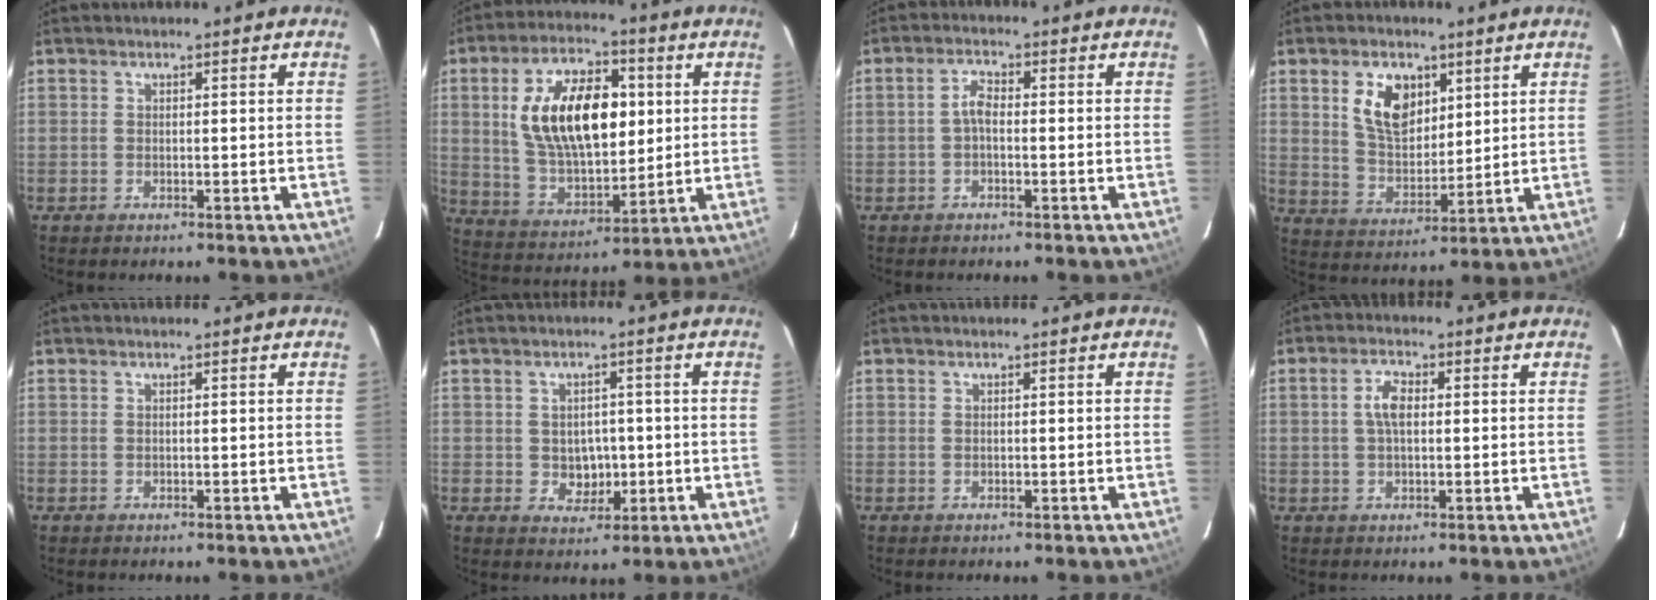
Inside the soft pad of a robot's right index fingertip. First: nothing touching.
{"total": 19.0, "force": [3.7, 10.2, 15.6], "torque": [-0.285, 0.019, 0.079]}
{"total": 2.3, "force": [-0.7, 1.1, 2.0], "torque": [-0.043, 0.009, -0.016]}
{"total": 10.0, "force": [4.2, 6.1, 6.6], "torque": [-0.121, 0.011, 0.087]}
{"total": 0.0}
{"total": 4.6, "force": [-0.5, 4.0, 2.3], "torque": [-0.042, 0.006, 0.003]}
{"total": 0.0}
{"total": 4.0, "force": [0.4, 2.0, 3.4], "torque": [-0.069, 0.010, 0.010]}